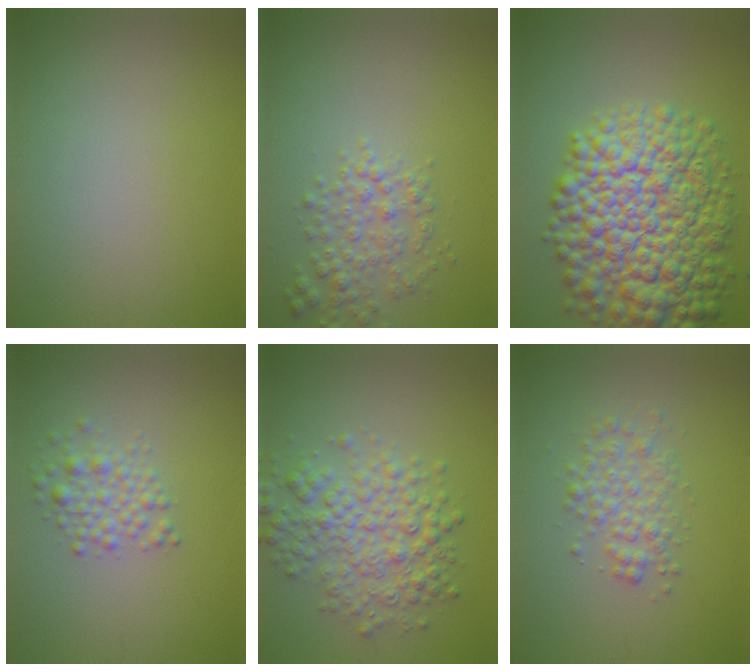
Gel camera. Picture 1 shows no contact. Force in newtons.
{"total": 3.1, "press": 3.1, "slide": 0.2}
{"total": 13.3, "press": 13.3, "slide": 0.3}
{"total": 2.5, "press": 2.5, "slide": 0.1}
{"total": 5.4, "press": 5.4, "slide": 0.0}
{"total": 2.8, "press": 2.8, "slide": 0.0}